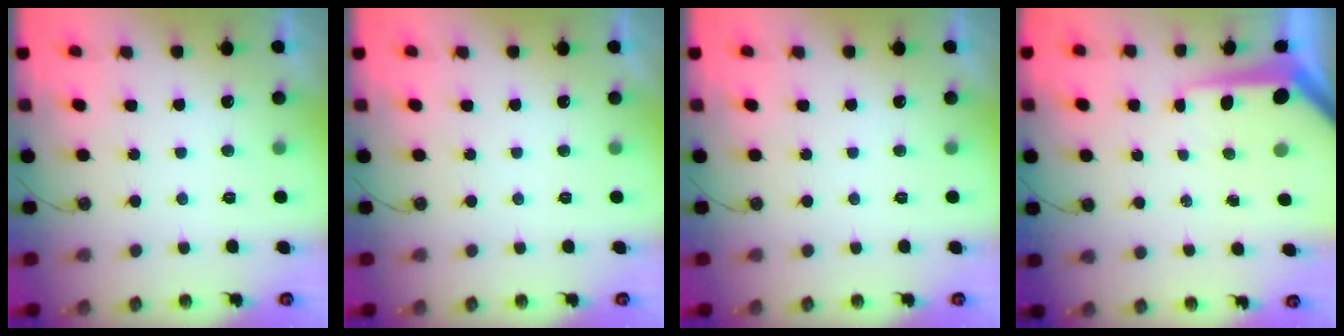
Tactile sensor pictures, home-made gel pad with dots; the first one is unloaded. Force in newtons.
{"total": 0.0}
{"total": 0.0}
{"total": 8.0, "press": 8.0, "slide": 0.7}